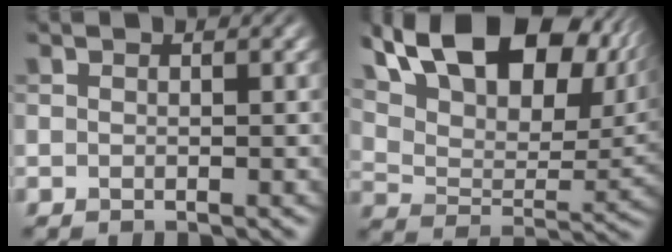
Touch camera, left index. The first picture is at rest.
{"total": 15.8, "force": [9.5, 7.9, 9.7], "torque": [-0.164, 0.024, 0.162]}